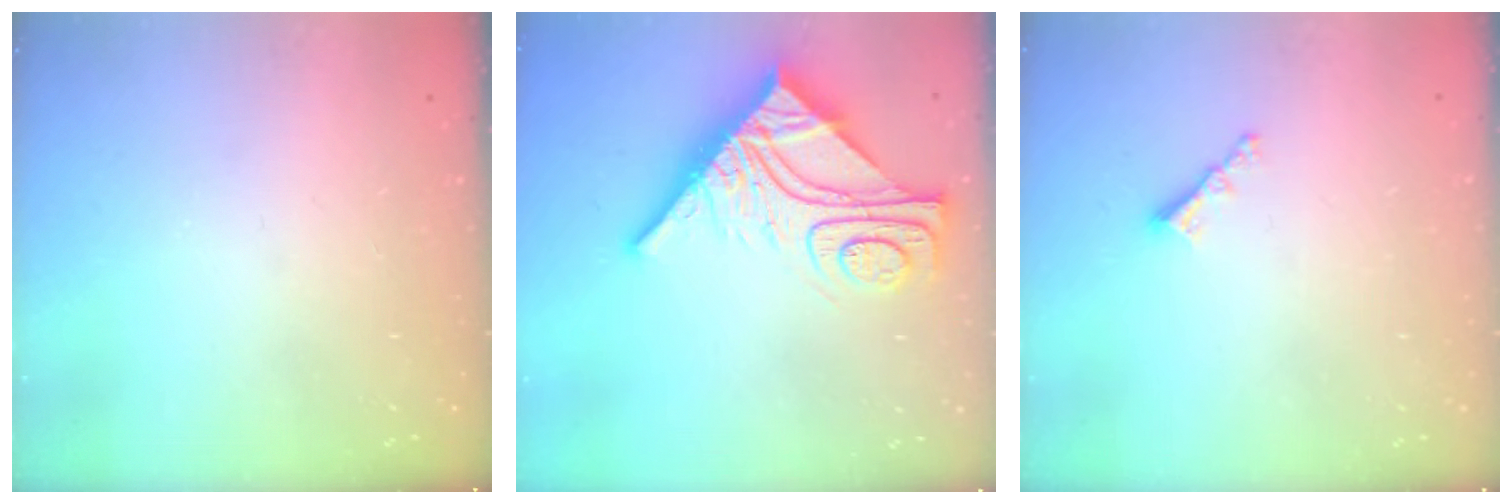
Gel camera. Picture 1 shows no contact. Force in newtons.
{"total": 17.5, "press": 17.4, "slide": 1.6}
{"total": 3.5, "press": 3.5, "slide": 0.3}